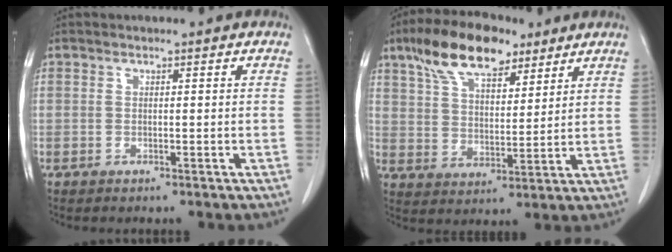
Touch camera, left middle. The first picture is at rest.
{"total": 13.9, "force": [9.6, 5.4, 8.6], "torque": [-0.157, 0.025, 0.172]}